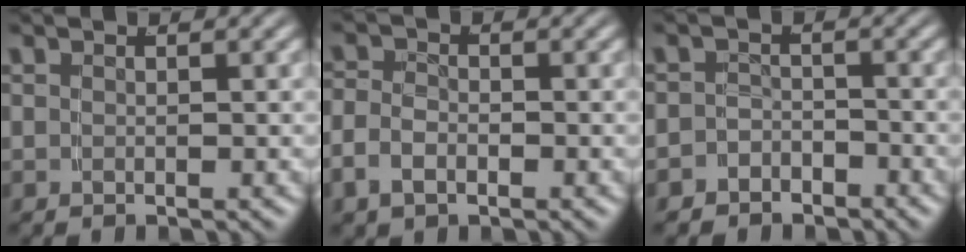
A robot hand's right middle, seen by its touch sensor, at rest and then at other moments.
{"total": 2.7, "force": [-1.2, 1.9, 1.5], "torque": [-0.043, -0.013, -0.017]}
{"total": 3.3, "force": [-2.7, 1.8, -0.1], "torque": [0.006, -0.013, -0.044]}